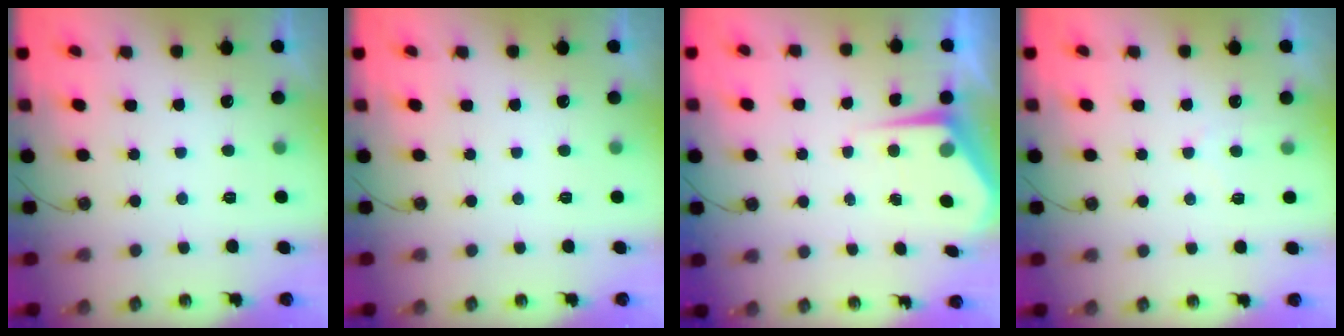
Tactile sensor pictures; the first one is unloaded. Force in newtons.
{"total": 0.0}
{"total": 4.9, "press": 4.8, "slide": 0.7}
{"total": 4.4, "press": 4.4, "slide": 0.5}